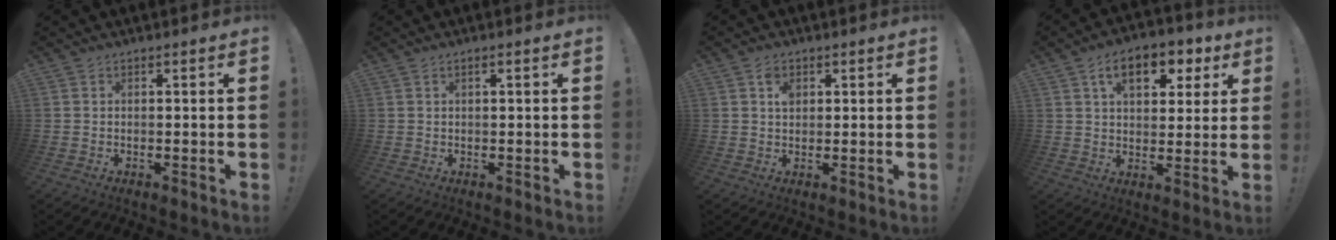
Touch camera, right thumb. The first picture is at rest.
{"total": 1.0, "force": [0.1, 0.0, 1.0], "torque": [-0.017, 0.000, 0.000]}
{"total": 2.8, "force": [1.1, 2.0, 1.6], "torque": [-0.016, -0.004, 0.016]}
{"total": 11.8, "force": [5.4, 6.9, 7.8], "torque": [-0.110, -0.016, 0.093]}